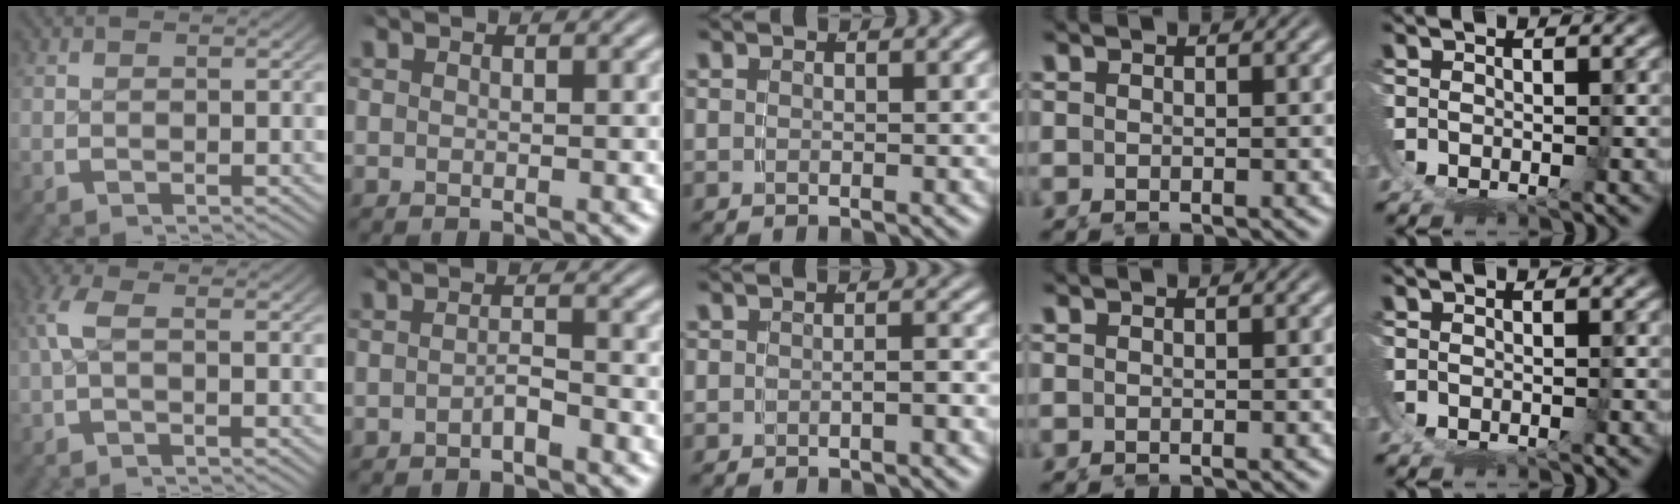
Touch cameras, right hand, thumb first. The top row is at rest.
{"thumb": {"total": 2.5, "force": [0.2, 1.1, 2.2], "torque": [-0.059, 0.004, 0.006]}, "index": {"total": 1.7, "force": [-1.4, 0.5, 0.7], "torque": [-0.016, -0.001, -0.029]}, "middle": {"total": 0.9, "force": [-0.6, 0.6, 0.3], "torque": [-0.002, 0.003, -0.015]}}